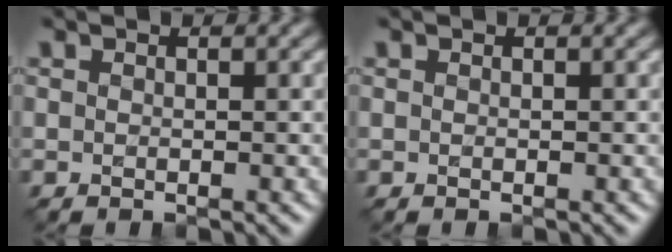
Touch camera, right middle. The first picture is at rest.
{"total": 0.0}